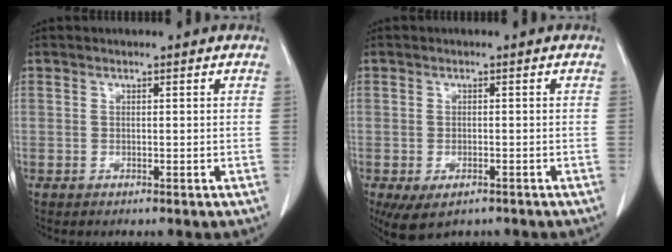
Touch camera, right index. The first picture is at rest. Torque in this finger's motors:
{"motor_torque": [1.11, -1.02, 0.36, 0.12]}